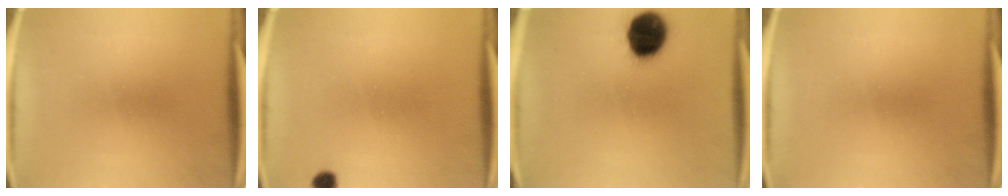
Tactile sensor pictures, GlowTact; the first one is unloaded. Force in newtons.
{"total": 1.8}
{"total": 13.9}
{"total": 0.0}